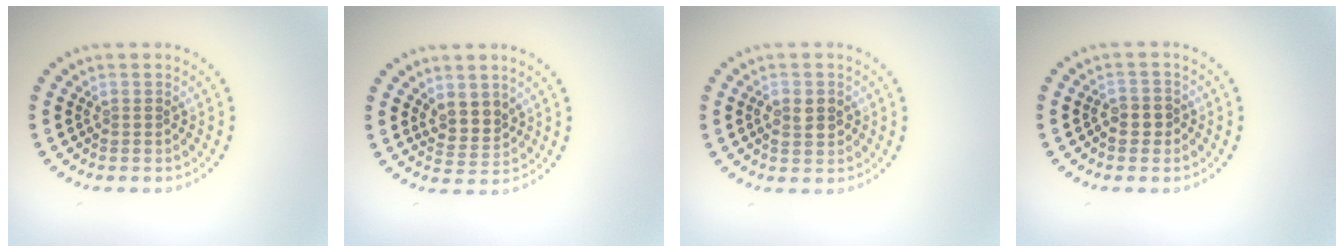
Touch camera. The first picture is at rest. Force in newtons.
{"total": 2.5, "press": 2.3, "slide": 1.1}
{"total": 2.3, "press": 2.3, "slide": 0.2}
{"total": 1.4, "press": 1.3, "slide": 0.5}